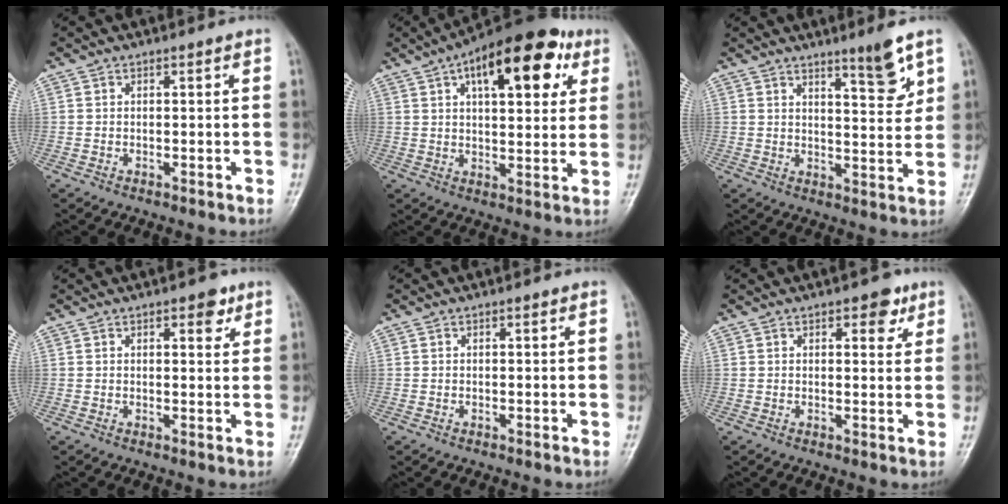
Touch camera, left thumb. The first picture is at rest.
{"total": 19.1, "force": [8.2, 8.6, 15.0], "torque": [-0.184, 0.001, 0.115]}
{"total": 6.5, "force": [4.5, 0.9, 4.7], "torque": [-0.058, -0.038, 0.068]}
{"total": 3.3, "force": [1.9, 1.5, 2.3], "torque": [-0.016, -0.007, 0.023]}
{"total": 0.0}
{"total": 4.0, "force": [2.2, 2.1, 2.6], "torque": [-0.014, -0.007, 0.024]}